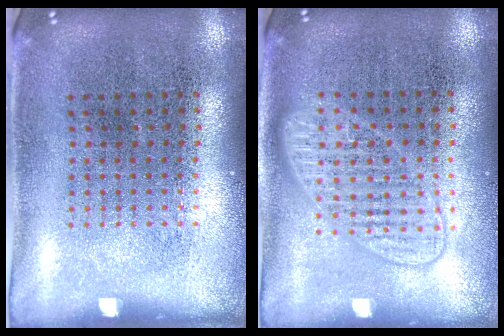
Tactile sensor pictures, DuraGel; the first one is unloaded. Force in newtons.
{"total": 1.5, "press": 1.4, "slide": 0.3}